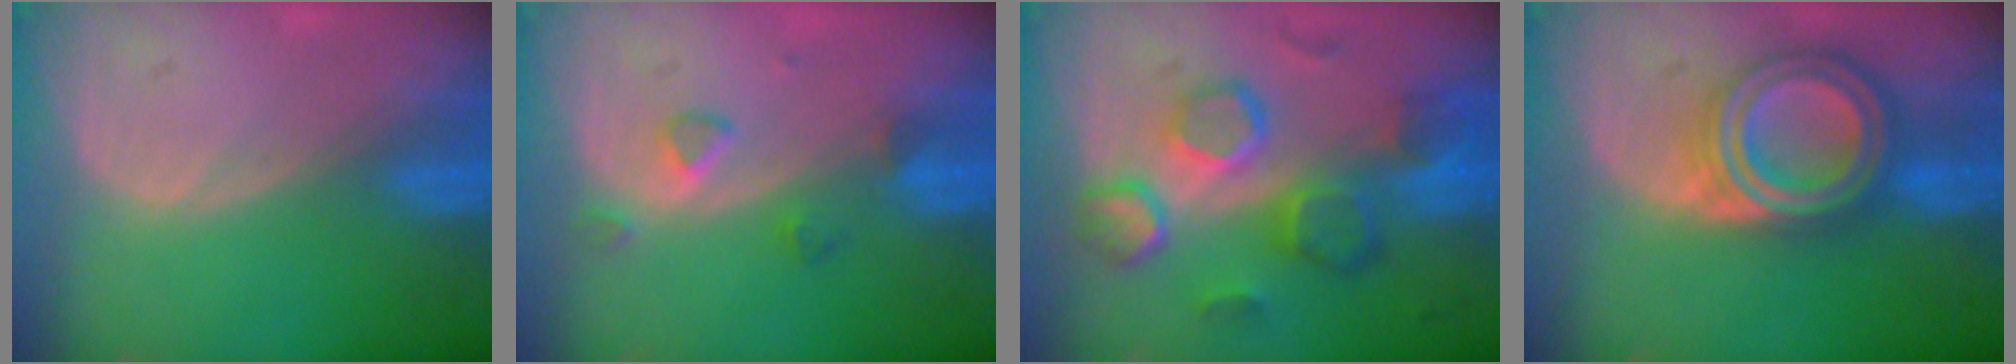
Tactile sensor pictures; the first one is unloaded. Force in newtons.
{"total": 3.0, "press": 2.8, "slide": 0.9}
{"total": 10.4, "press": 9.0, "slide": 5.1}
{"total": 8.2, "press": 8.2, "slide": 0.6}